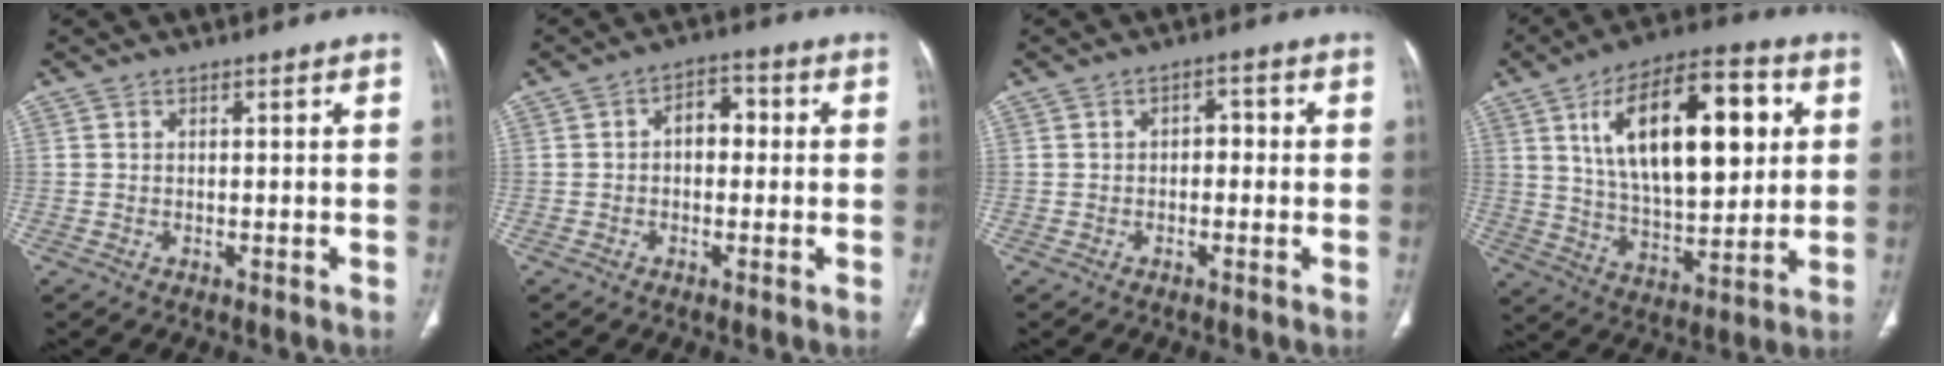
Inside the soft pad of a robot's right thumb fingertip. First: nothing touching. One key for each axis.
{"total": 4.9, "fx": 0.1, "fy": 3.4, "fz": 3.6, "tx": -0.032, "ty": 0.020, "tz": -0.009}
{"total": 2.7, "fx": -0.2, "fy": 1.8, "fz": 1.9, "tx": -0.010, "ty": 0.012, "tz": -0.012}
{"total": 23.9, "fx": 6.7, "fy": 11.1, "fz": 20.0, "tx": -0.293, "ty": -0.010, "tz": 0.108}